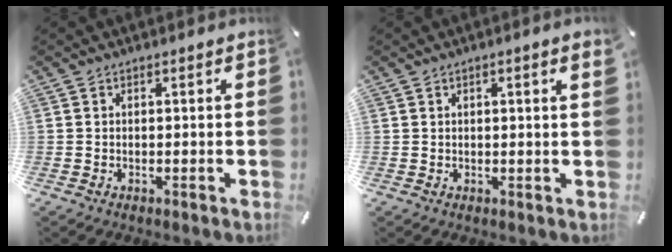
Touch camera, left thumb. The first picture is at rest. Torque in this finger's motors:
{"motor_torque": [0.53, -0.77, 0.00, -0.07, -0.04]}